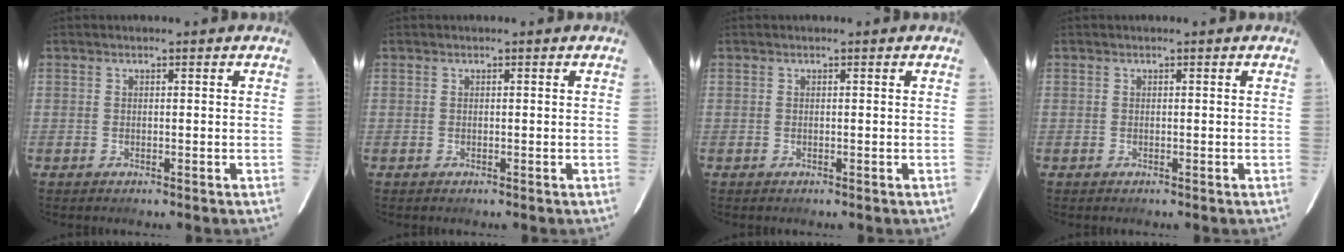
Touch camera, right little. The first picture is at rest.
{"total": 0.0}
{"total": 0.0}
{"total": 0.0}